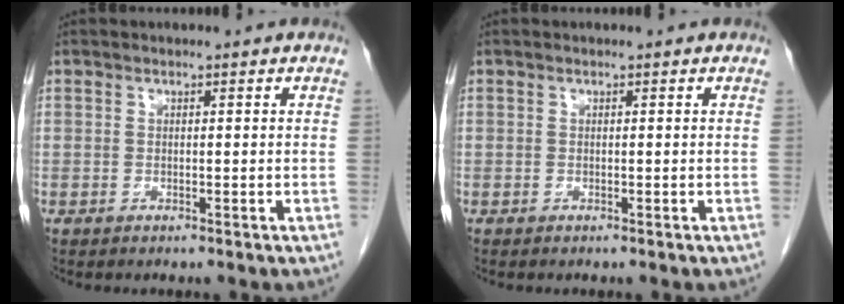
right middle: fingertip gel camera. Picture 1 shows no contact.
{"total": 0.0}